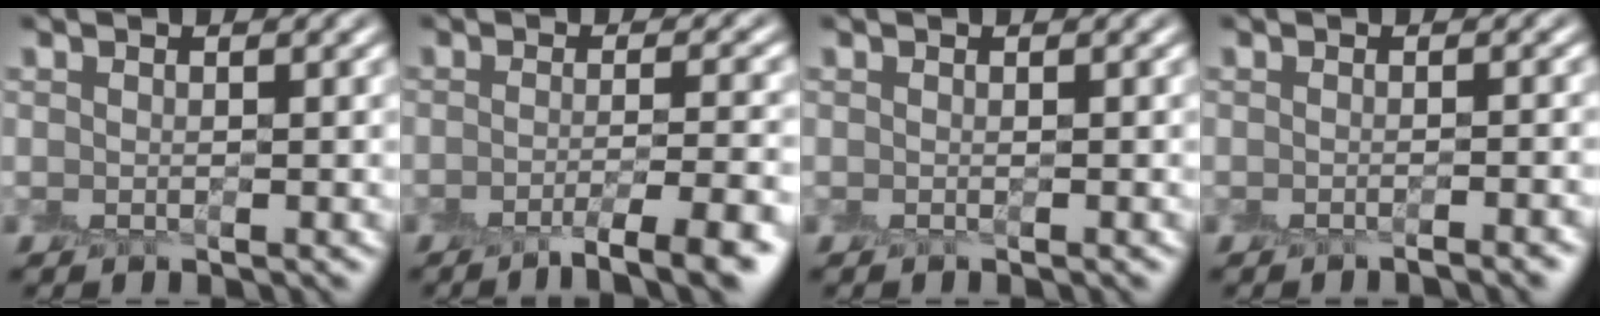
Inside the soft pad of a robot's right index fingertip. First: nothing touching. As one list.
[{"total": 5.6, "force": [-3.7, 0.9, 4.2], "torque": [-0.055, 0.002, -0.058]}, {"total": 0.6, "force": [-0.1, -0.5, -0.4], "torque": [0.005, 0.000, 0.000]}, {"total": 2.1, "force": [-1.7, 0.1, 1.3], "torque": [-0.006, -0.001, -0.024]}]